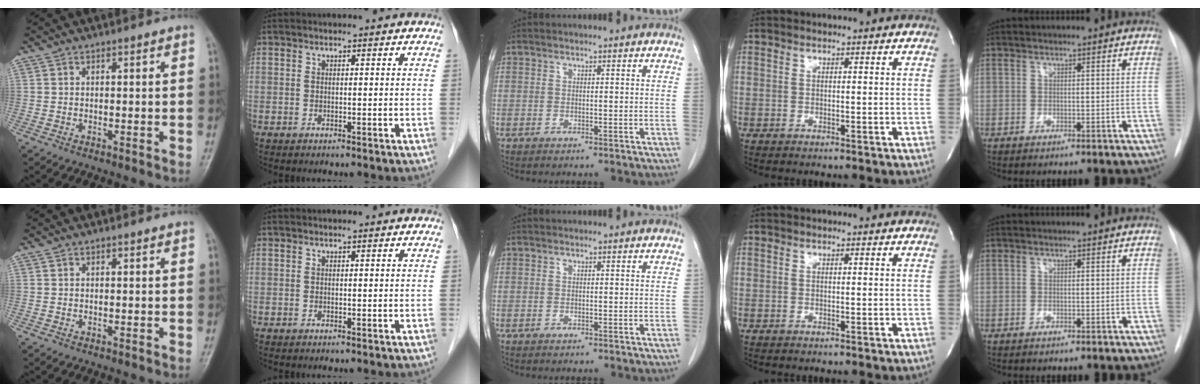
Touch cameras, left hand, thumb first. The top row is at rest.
{}